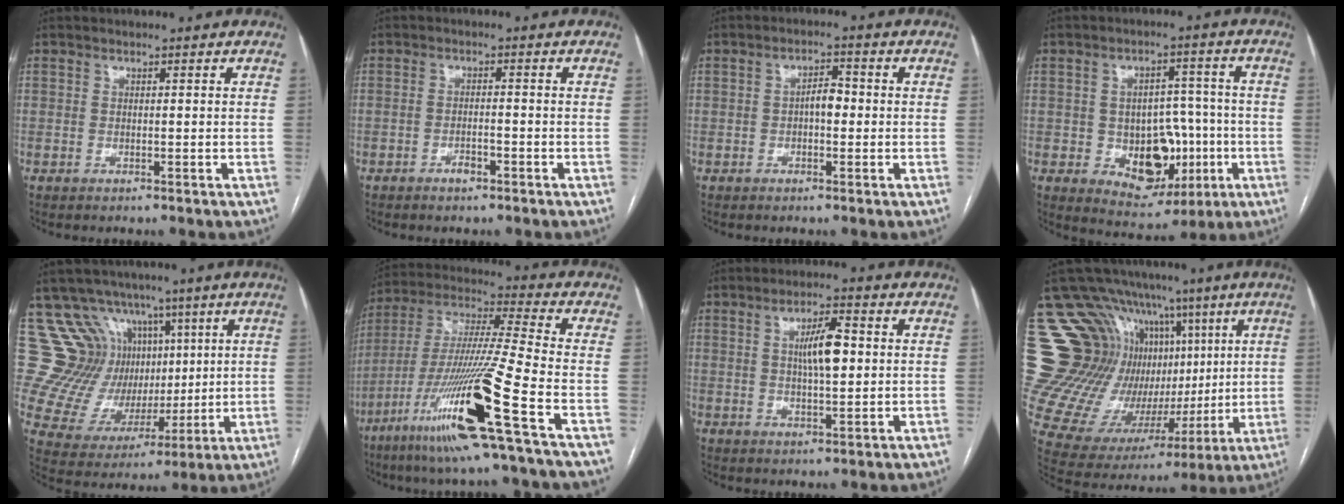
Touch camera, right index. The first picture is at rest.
{"total": 2.1, "force": [-1.3, 0.7, 1.5], "torque": [-0.029, 0.003, -0.018]}
{"total": 3.1, "force": [-0.3, 1.4, 2.8], "torque": [-0.041, 0.010, -0.006]}
{"total": 11.3, "force": [-2.3, 7.8, 7.9], "torque": [-0.115, 0.018, -0.016]}
{"total": 13.2, "force": [6.3, 11.3, 2.7], "torque": [-0.053, 0.050, 0.130]}
{"total": 20.9, "force": [-9.5, -1.3, 18.6], "torque": [-0.382, -0.041, -0.181]}
{"total": 6.4, "force": [1.0, 1.5, 6.1], "torque": [-0.108, 0.009, 0.019]}
{"total": 21.1, "force": [6.5, 16.6, 11.2], "torque": [-0.177, 0.093, 0.148]}